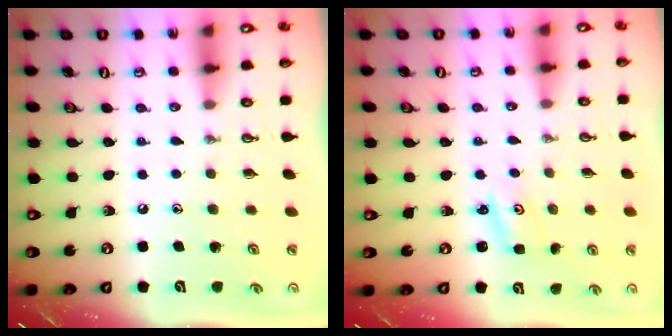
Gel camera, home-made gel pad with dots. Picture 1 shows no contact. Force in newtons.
{"total": 2.2, "press": 2.2, "slide": 0.3}